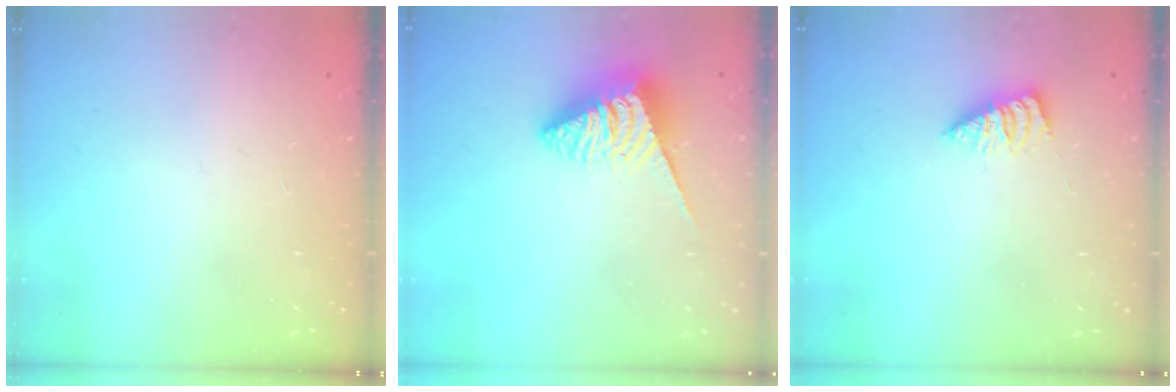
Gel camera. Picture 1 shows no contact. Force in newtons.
{"total": 4.7, "press": 4.7, "slide": 0.3}
{"total": 2.5, "press": 2.5, "slide": 0.3}